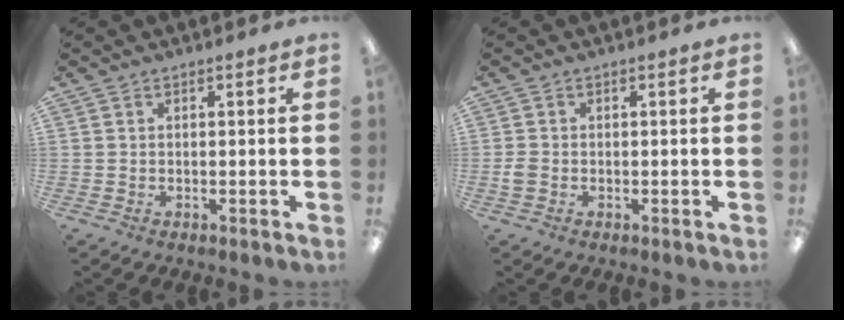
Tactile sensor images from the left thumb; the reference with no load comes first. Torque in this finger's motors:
{"motor_torque": [0.00, 0.03, 0.09, -0.11, 0.00]}